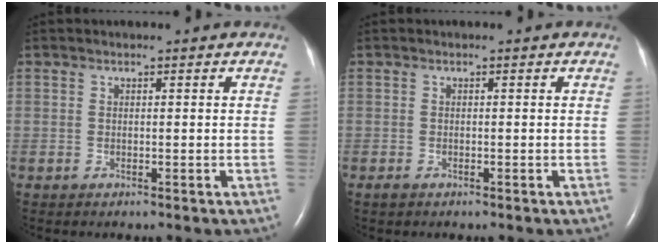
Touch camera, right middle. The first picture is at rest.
{"total": 0.6, "force": [-0.5, 0.2, 0.3], "torque": [-0.009, -0.001, -0.008]}